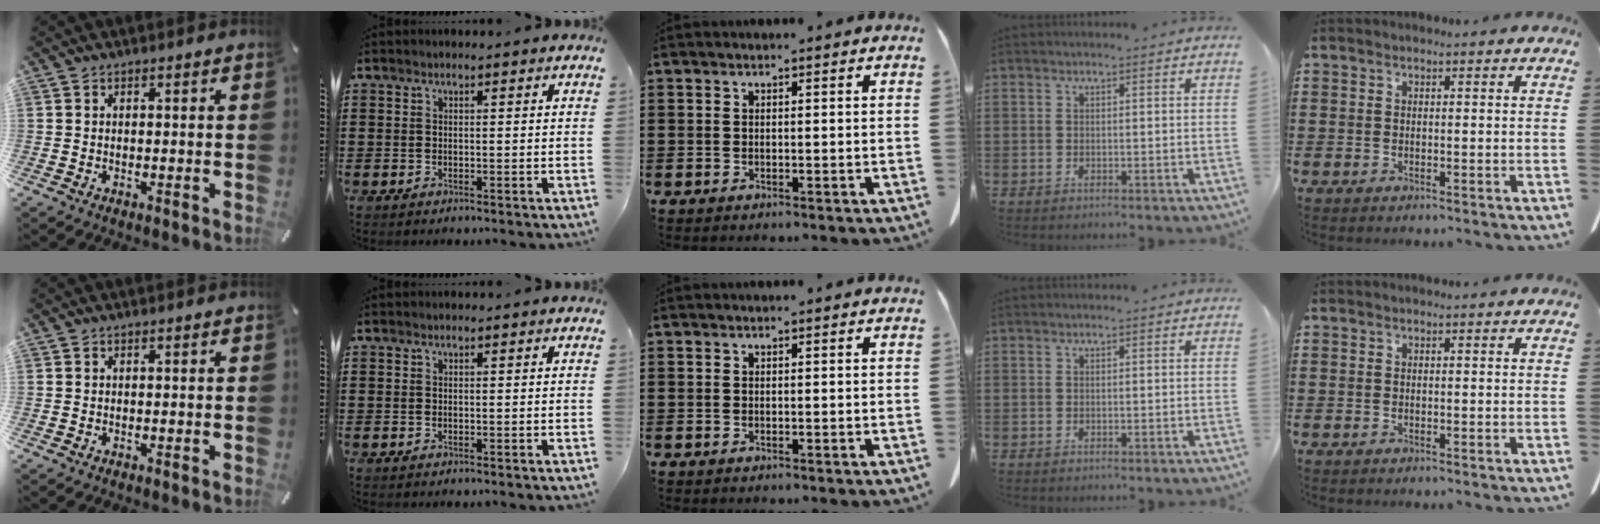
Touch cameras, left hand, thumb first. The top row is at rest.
{}